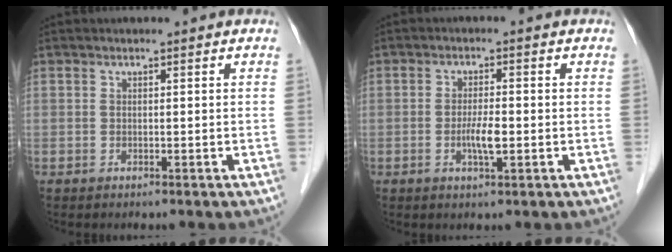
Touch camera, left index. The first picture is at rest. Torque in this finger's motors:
{"motor_torque": [0.72, 0.42, 0.07, 0.02]}